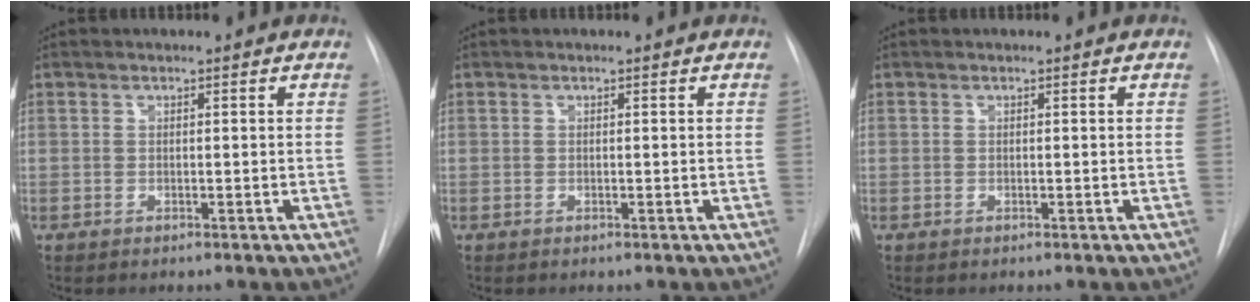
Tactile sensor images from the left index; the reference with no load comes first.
{"total": 0.0}
{"total": 0.0}